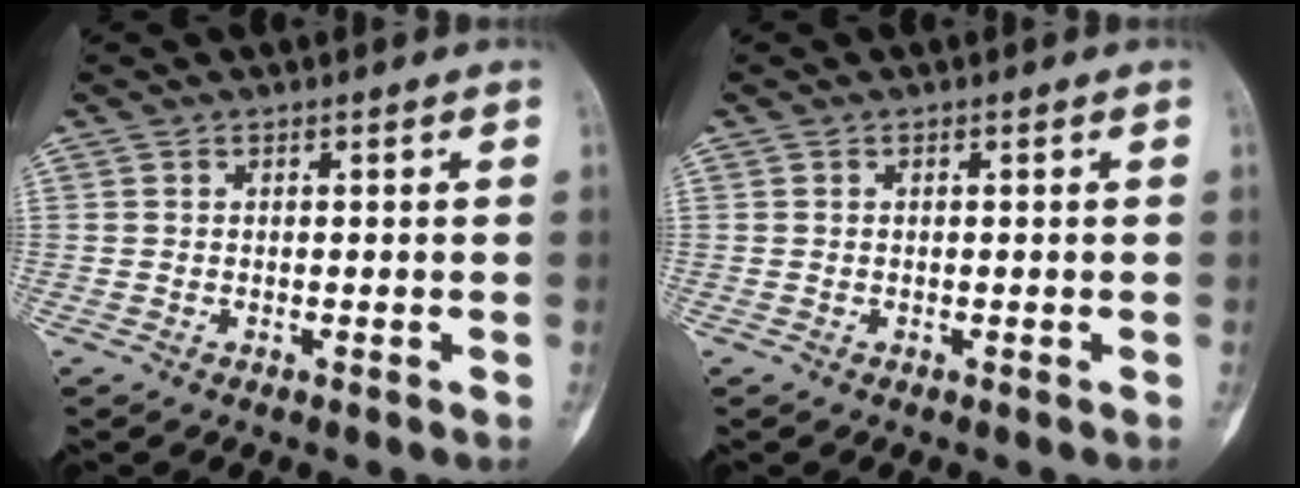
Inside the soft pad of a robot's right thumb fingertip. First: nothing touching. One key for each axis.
{"total": 0.0}